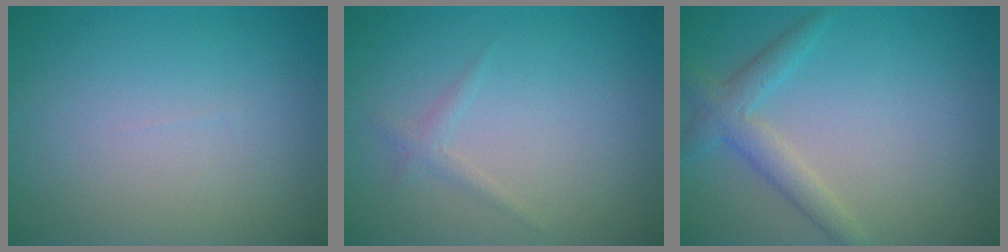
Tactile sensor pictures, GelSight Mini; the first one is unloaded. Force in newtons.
{"total": 1.0, "press": 1.0, "slide": 0.0}
{"total": 2.8, "press": 2.8, "slide": 0.1}